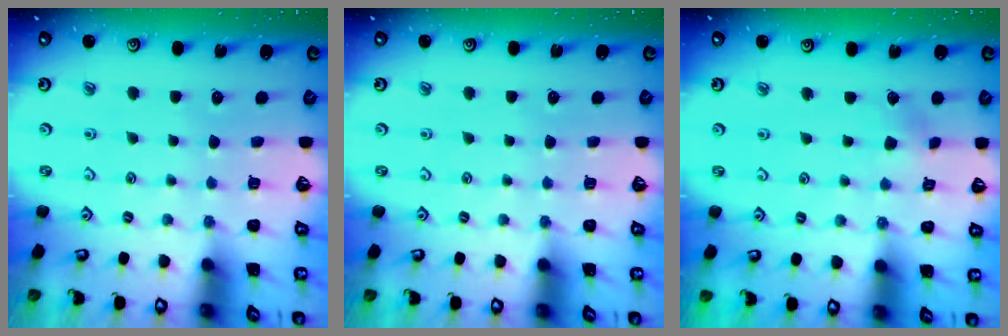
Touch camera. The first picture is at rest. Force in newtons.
{"total": 0.0}
{"total": 2.5, "press": 2.5, "slide": 0.2}